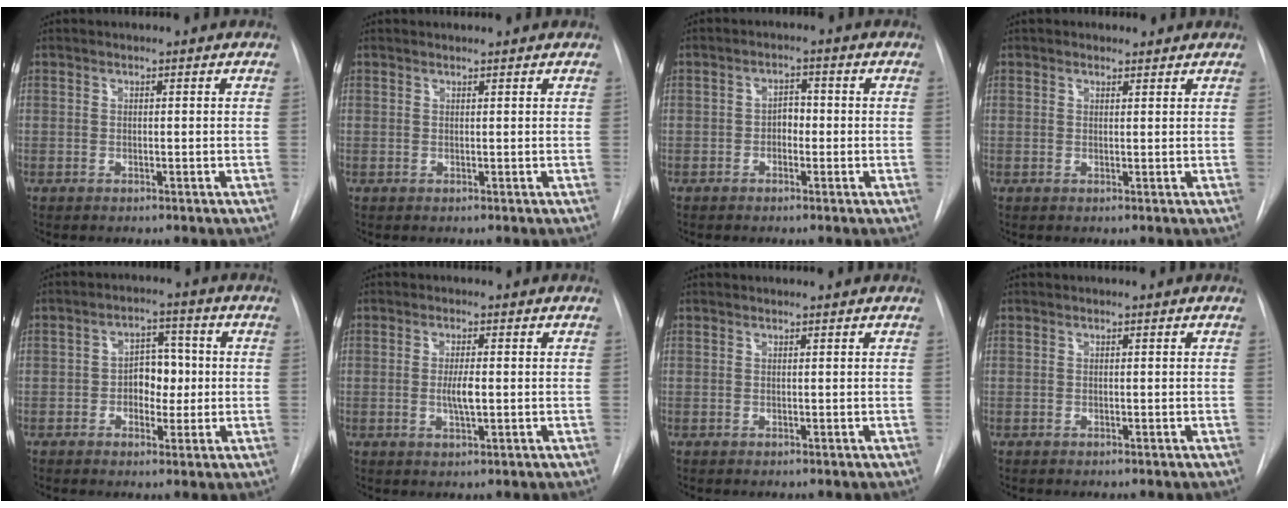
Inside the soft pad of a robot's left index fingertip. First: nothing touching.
{"total": 1.2, "force": [1.1, 0.1, 0.3], "torque": [-0.006, 0.008, 0.010]}
{"total": 2.5, "force": [-1.3, 1.6, 1.5], "torque": [-0.015, 0.003, -0.026]}
{"total": 0.9, "force": [0.6, 0.7, 0.1], "torque": [-0.002, 0.003, 0.003]}
{"total": 5.5, "force": [-1.1, 3.7, 3.9], "torque": [-0.053, 0.011, -0.020]}
{"total": 3.0, "force": [-0.9, 0.5, 2.9], "torque": [-0.054, -0.009, -0.016]}
{"total": 0.0}
{"total": 0.0}